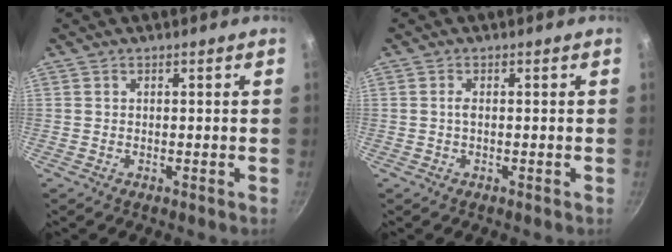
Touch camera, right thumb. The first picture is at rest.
{"total": 1.1, "force": [-0.1, 0.5, 1.0], "torque": [-0.019, 0.003, -0.002]}